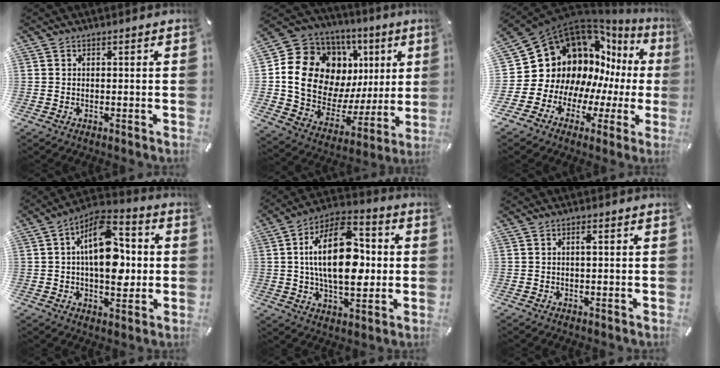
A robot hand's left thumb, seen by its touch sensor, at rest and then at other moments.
{"total": 17.4, "force": [5.6, 13.6, 9.2], "torque": [-0.148, -0.050, 0.114]}
{"total": 18.8, "force": [6.2, 15.3, 9.0], "torque": [-0.168, -0.089, 0.143]}
{"total": 16.0, "force": [1.6, 9.2, 13.0], "torque": [-0.210, -0.006, 0.029]}
{"total": 20.4, "force": [1.5, 11.4, 16.8], "torque": [-0.309, 0.002, 0.020]}
{"total": 1.1, "force": [0.1, 0.2, 1.1], "torque": [-0.021, 0.001, 0.001]}